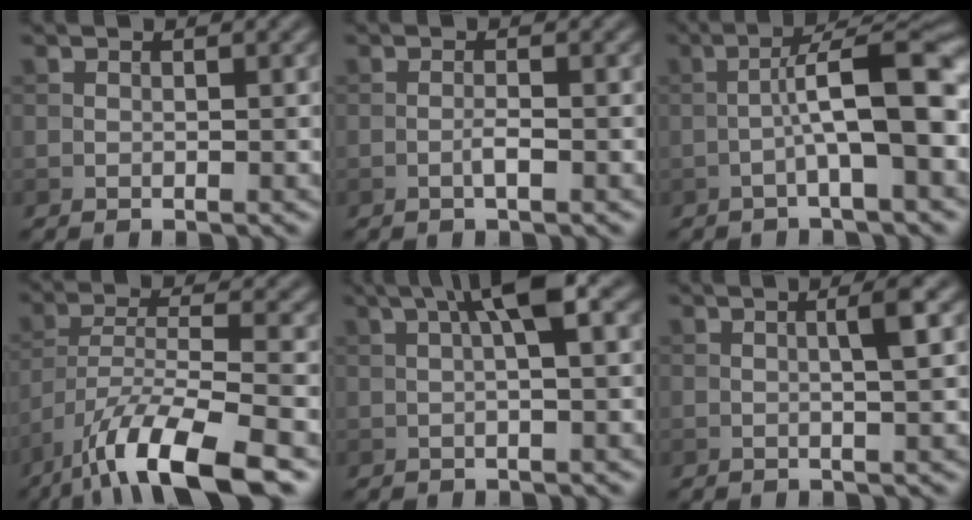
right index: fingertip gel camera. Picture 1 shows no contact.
{"total": 1.1, "force": [-0.5, 0.1, 1.0], "torque": [-0.019, 0.002, -0.010]}
{"total": 6.7, "force": [-1.3, 1.1, 6.5], "torque": [-0.102, 0.025, -0.025]}
{"total": 10.6, "force": [-7.3, 2.7, 7.2], "torque": [-0.125, 0.002, -0.136]}
{"total": 5.4, "force": [1.7, 1.0, 5.0], "torque": [-0.075, 0.018, 0.022]}
{"total": 2.5, "force": [0.3, 0.3, 2.5], "torque": [-0.038, 0.008, 0.001]}